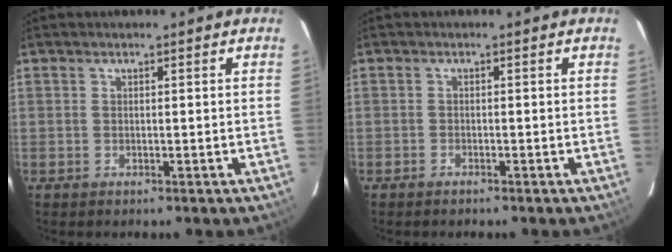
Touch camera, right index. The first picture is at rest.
{"total": 0.9, "force": [-0.9, 0.3, 0.1], "torque": [-0.008, 0.003, -0.018]}